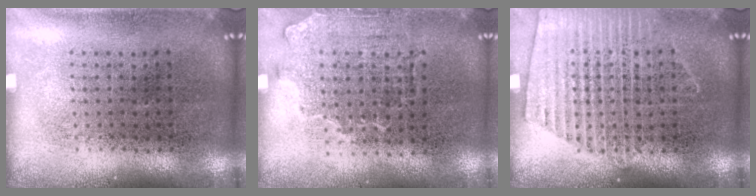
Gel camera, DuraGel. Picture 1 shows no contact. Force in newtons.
{"total": 1.4, "press": 1.1, "slide": 0.8}
{"total": 2.4, "press": 2.4, "slide": 0.2}